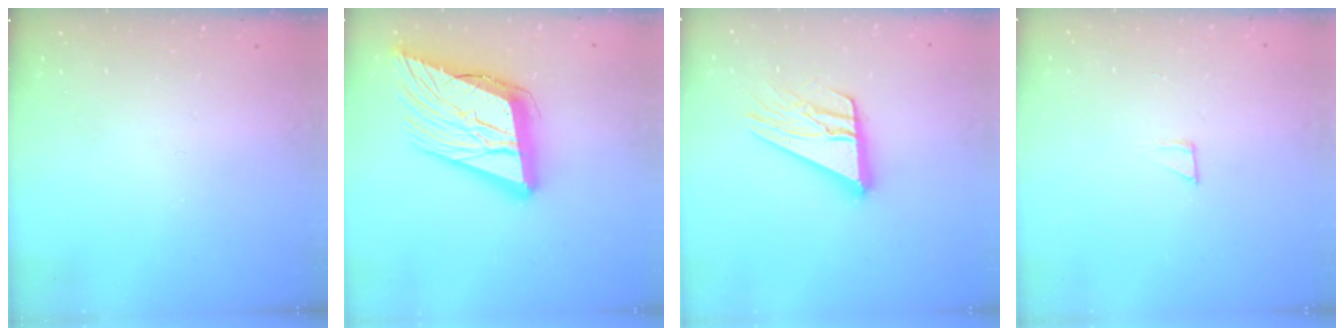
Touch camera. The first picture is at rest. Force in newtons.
{"total": 23.3, "press": 22.8, "slide": 5.1}
{"total": 15.4, "press": 15.3, "slide": 1.4}
{"total": 2.3, "press": 2.3, "slide": 0.2}